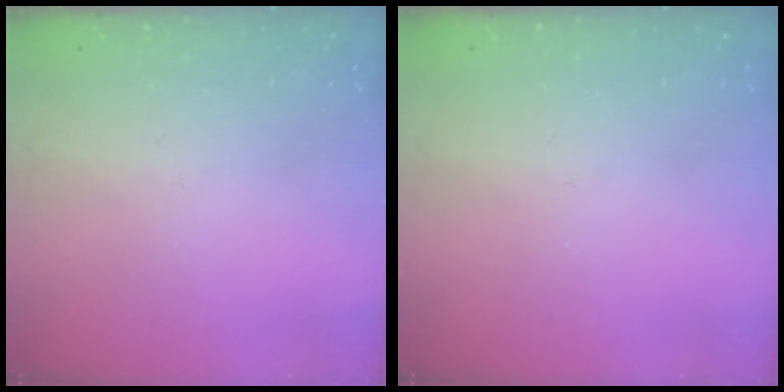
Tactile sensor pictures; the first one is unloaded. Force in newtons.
{"total": 0.0}